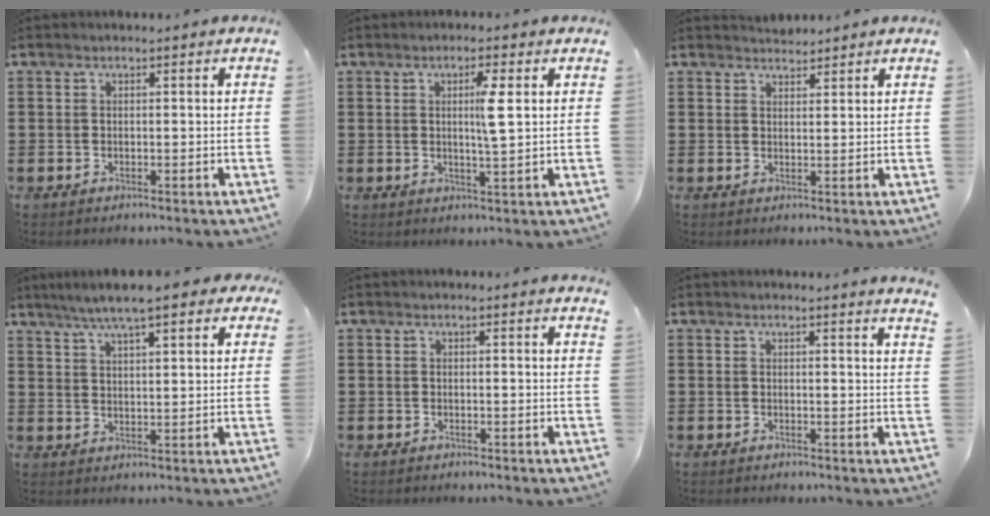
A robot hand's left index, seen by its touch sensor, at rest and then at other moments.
{"total": 4.3, "force": [1.2, 0.3, 4.1], "torque": [-0.076, -0.002, 0.014]}
{"total": 1.9, "force": [1.9, 0.3, 0.0], "torque": [-0.004, 0.004, 0.037]}
{"total": 6.7, "force": [5.3, 0.8, 4.0], "torque": [-0.091, -0.006, 0.093]}
{"total": 0.9, "force": [0.7, -0.2, 0.5], "torque": [-0.011, -0.003, 0.014]}
{"total": 1.7, "force": [1.5, -0.5, 0.6], "torque": [-0.015, -0.004, 0.029]}